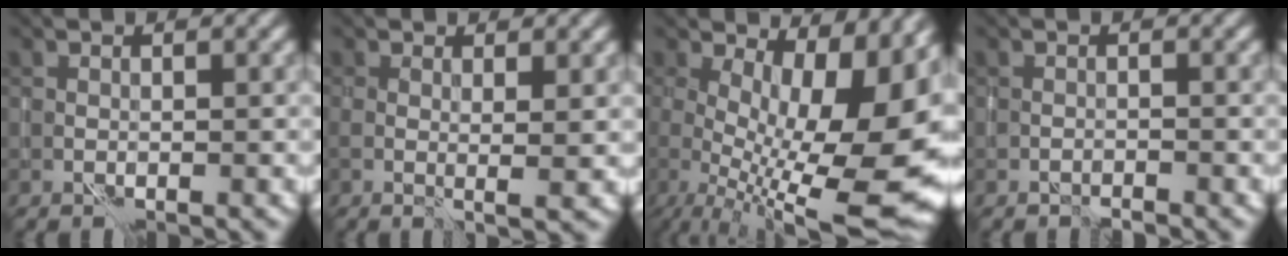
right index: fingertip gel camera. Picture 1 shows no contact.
{"total": 2.3, "force": [0.5, 0.5, 2.2], "torque": [-0.033, -0.002, 0.008]}
{"total": 15.1, "force": [-0.2, 5.7, 14.0], "torque": [-0.174, -0.010, 0.021]}
{"total": 1.0, "force": [-1.0, 0.0, 0.0], "torque": [0.000, 0.003, -0.021]}